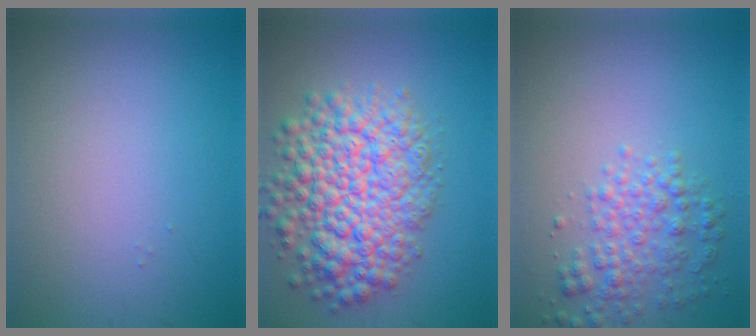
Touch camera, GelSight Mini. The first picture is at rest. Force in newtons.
{"total": 9.6, "press": 9.6, "slide": 0.4}
{"total": 3.6, "press": 3.6, "slide": 0.2}